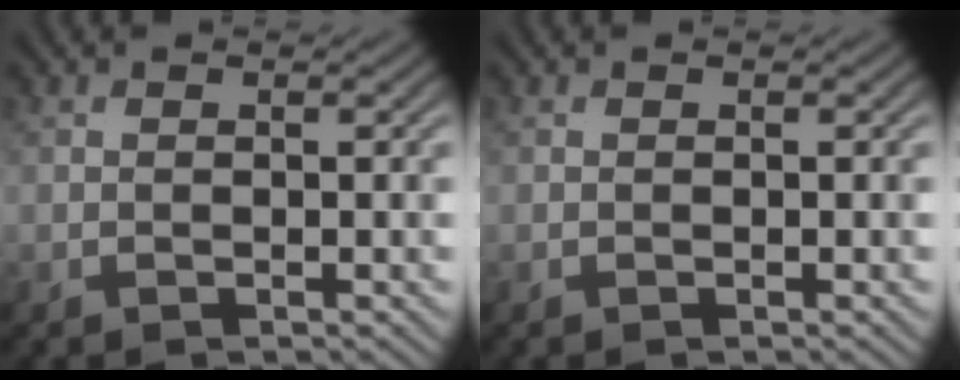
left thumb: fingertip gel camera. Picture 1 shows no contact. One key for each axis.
{"total": 0.0}